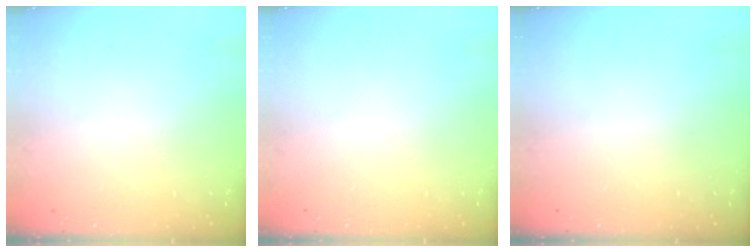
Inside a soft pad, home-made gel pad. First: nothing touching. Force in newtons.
{"total": 0.0}
{"total": 0.0}